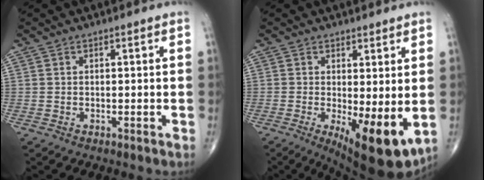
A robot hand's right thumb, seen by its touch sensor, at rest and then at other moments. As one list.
[{"total": 11.1, "force": [-1.8, 3.8, 10.3], "torque": [-0.149, -0.028, -0.015]}]